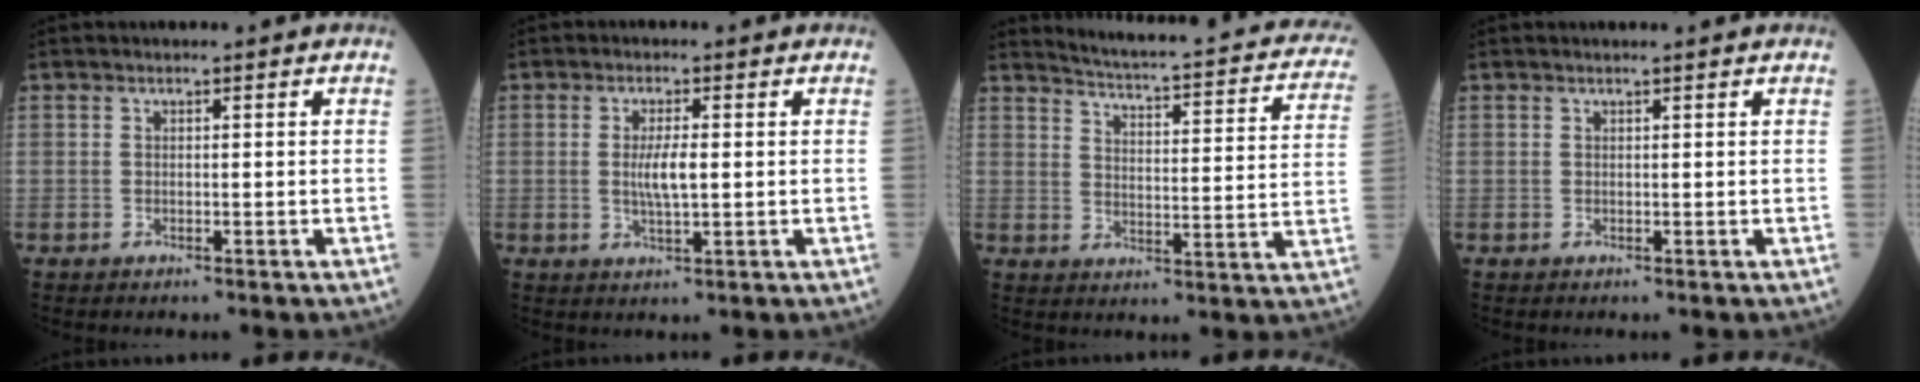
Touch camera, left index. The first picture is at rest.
{"total": 3.8, "force": [0.1, 0.7, 3.7], "torque": [-0.074, -0.006, 0.000]}
{"total": 22.6, "force": [20.1, 3.6, 9.7], "torque": [-0.127, -0.051, 0.228]}
{"total": 1.4, "force": [1.3, -0.1, 0.5], "torque": [-0.010, 0.004, 0.014]}